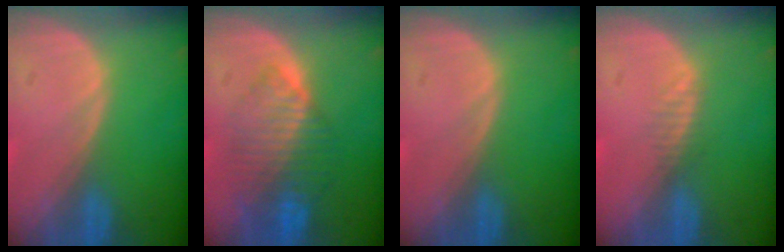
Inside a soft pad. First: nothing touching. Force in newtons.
{"total": 8.4, "press": 7.3, "slide": 4.1}
{"total": 0.0}
{"total": 1.3, "press": 1.1, "slide": 0.7}